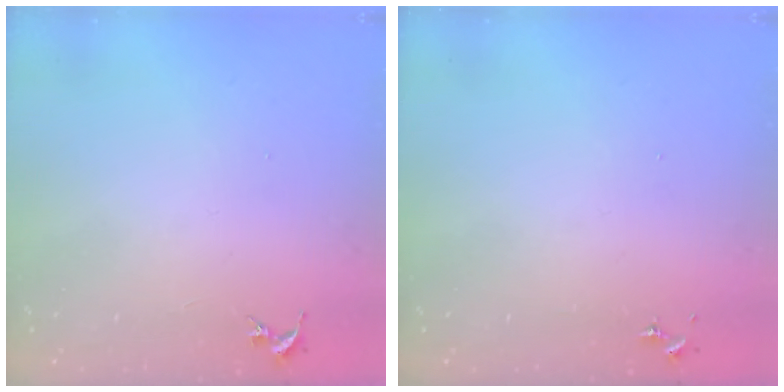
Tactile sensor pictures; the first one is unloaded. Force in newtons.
{"total": 0.0}